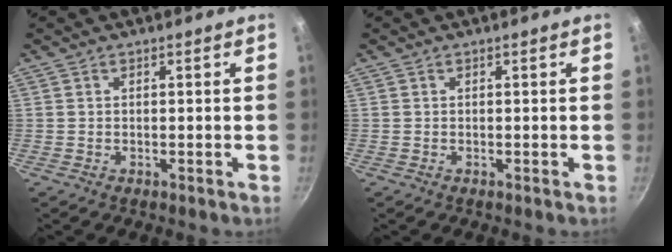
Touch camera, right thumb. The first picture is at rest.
{"total": 0.0}